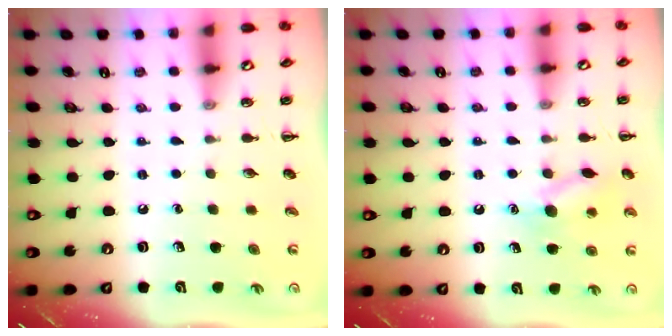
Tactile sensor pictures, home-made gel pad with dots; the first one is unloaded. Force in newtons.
{"total": 10.6, "press": 10.5, "slide": 1.6}